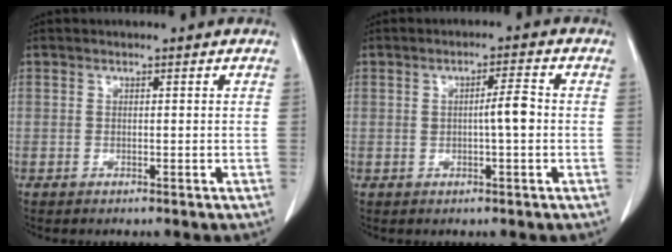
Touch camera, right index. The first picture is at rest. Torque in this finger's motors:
{"motor_torque": [0.14, 0.03, 0.10, 0.03]}